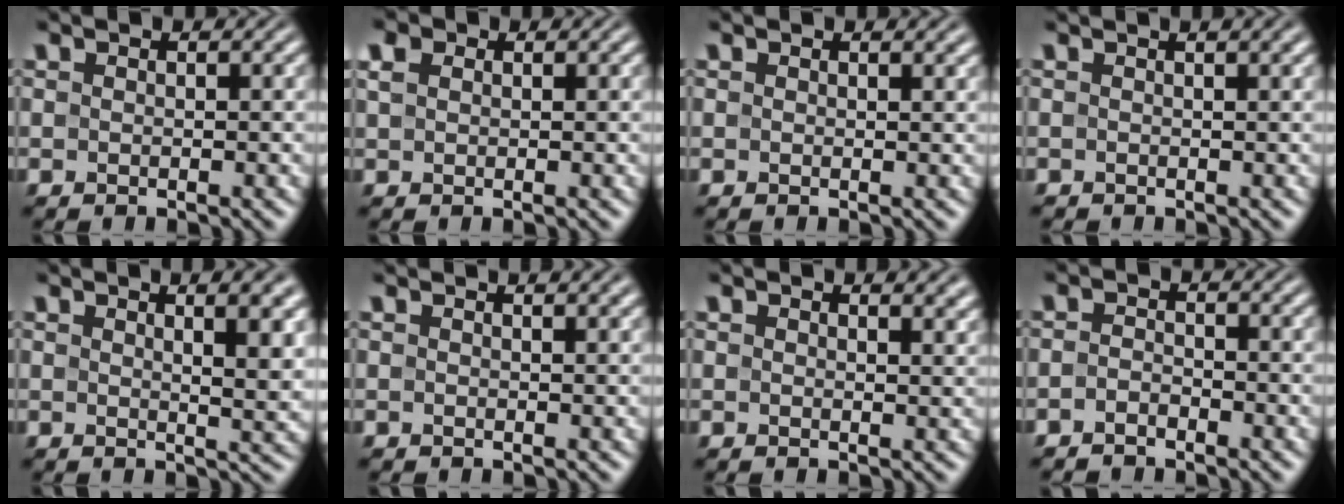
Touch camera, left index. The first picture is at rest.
{"total": 1.6, "force": [0.9, 1.0, 0.8], "torque": [-0.019, 0.007, 0.014]}
{"total": 0.7, "force": [0.7, 0.1, 0.3], "torque": [-0.003, 0.001, 0.010]}
{"total": 1.6, "force": [0.9, 0.5, 1.2], "torque": [-0.008, 0.000, 0.008]}
{"total": 6.6, "force": [2.6, 2.3, 5.6], "torque": [-0.032, 0.014, 0.026]}
{"total": 1.5, "force": [1.4, 0.3, 0.5], "torque": [-0.004, -0.002, 0.013]}
{"total": 2.0, "force": [1.6, 0.7, 1.1], "torque": [-0.005, -0.001, 0.021]}
{"total": 1.2, "force": [-1.0, 0.4, 0.5], "torque": [-0.010, 0.001, -0.025]}